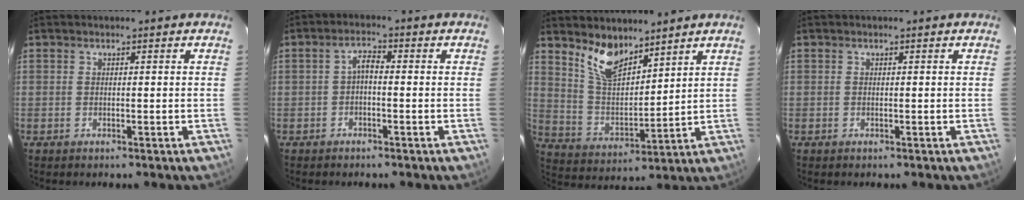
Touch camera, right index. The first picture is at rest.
{"total": 2.3, "force": [-0.7, 1.1, 1.9], "torque": [-0.038, 0.010, -0.015]}
{"total": 10.0, "force": [7.7, 4.0, 5.1], "torque": [-0.097, 0.001, 0.155]}
{"total": 0.0}